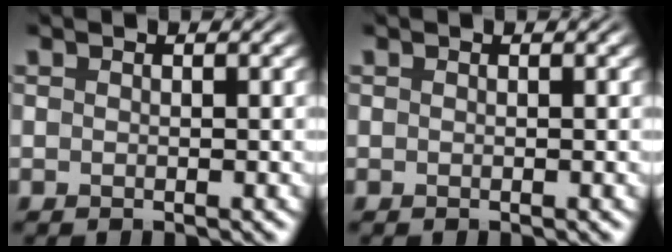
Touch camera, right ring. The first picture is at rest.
{"total": 0.0}